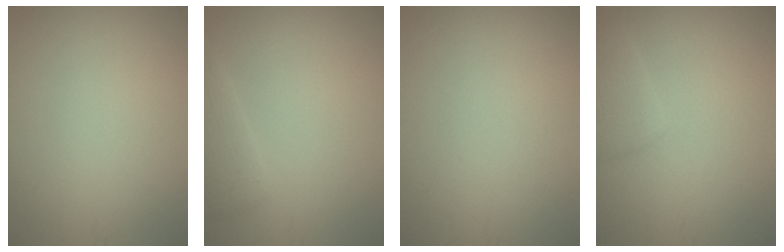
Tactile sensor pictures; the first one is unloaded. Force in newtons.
{"total": 2.2, "press": 2.1, "slide": 0.2}
{"total": 0.0}
{"total": 2.5, "press": 2.5, "slide": 0.0}